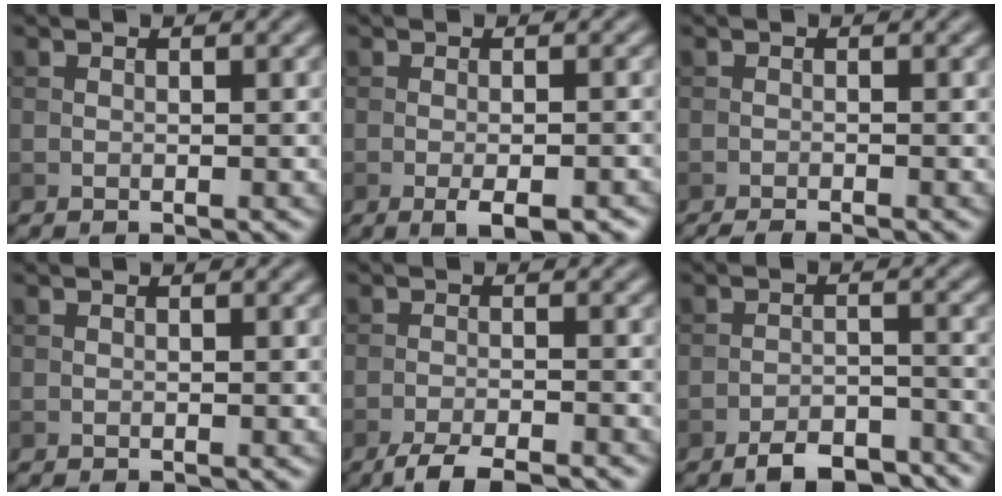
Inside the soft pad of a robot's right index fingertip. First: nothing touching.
{"total": 3.5, "force": [-1.9, 0.9, 2.9], "torque": [-0.048, -0.006, -0.023]}
{"total": 2.1, "force": [-1.7, 0.3, 1.1], "torque": [-0.013, 0.002, -0.030]}
{"total": 0.0}
{"total": 3.9, "force": [-3.2, 0.5, 2.1], "torque": [-0.037, -0.003, -0.061]}
{"total": 5.4, "force": [-4.4, 1.9, 2.6], "torque": [-0.035, 0.000, -0.073]}